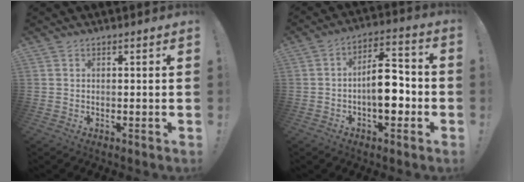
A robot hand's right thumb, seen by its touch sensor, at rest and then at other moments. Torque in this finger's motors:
{"motor_torque": [0.49, 1.13, 1.53, -0.45, 0.12]}